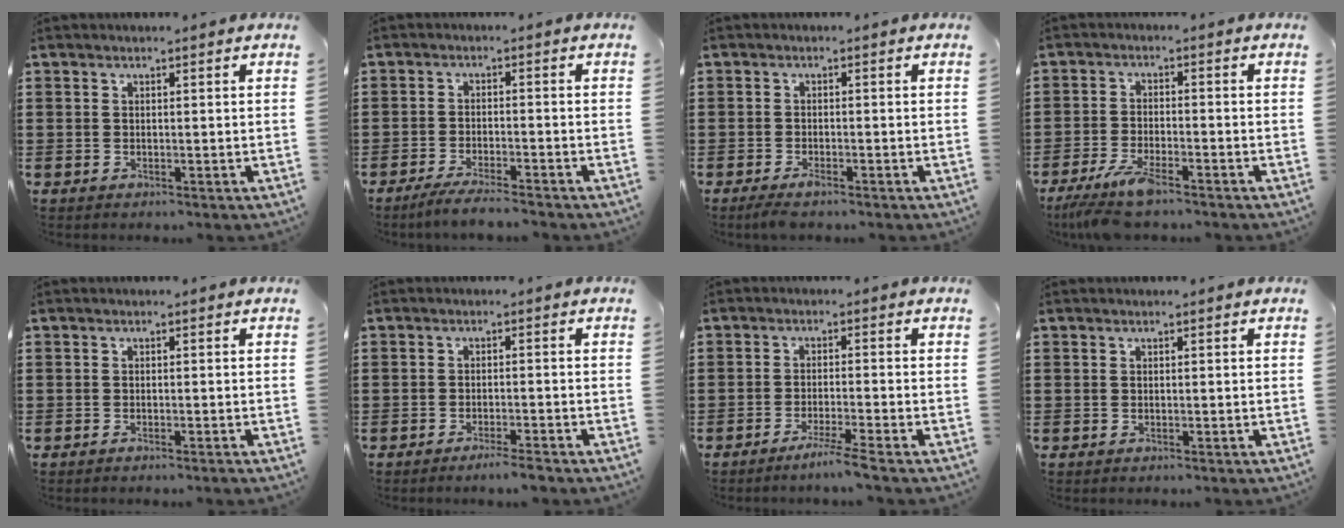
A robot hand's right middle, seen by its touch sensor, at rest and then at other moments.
{"total": 3.4, "force": [-3.1, -0.1, 1.3], "torque": [-0.028, -0.005, -0.062]}
{"total": 1.6, "force": [-1.2, 0.3, 1.1], "torque": [-0.027, -0.005, -0.024]}
{"total": 5.9, "force": [-4.6, 0.8, 3.6], "torque": [-0.092, -0.019, -0.093]}
{"total": 0.6, "force": [-0.5, -0.1, 0.4], "torque": [-0.007, -0.001, -0.010]}
{"total": 2.3, "force": [-2.1, -0.1, 1.1], "torque": [-0.016, 0.001, -0.038]}
{"total": 3.5, "force": [-2.7, -0.7, 2.0], "torque": [-0.031, -0.006, -0.049]}
{"total": 0.0}